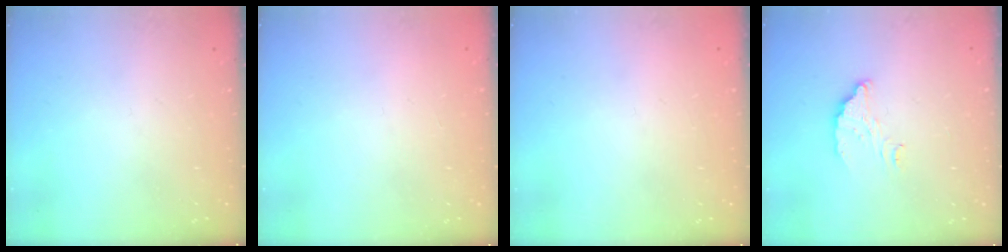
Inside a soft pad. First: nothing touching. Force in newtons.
{"total": 2.2, "press": 2.2, "slide": 0.1}
{"total": 2.1, "press": 2.1, "slide": 0.1}
{"total": 4.9, "press": 4.9, "slide": 0.3}